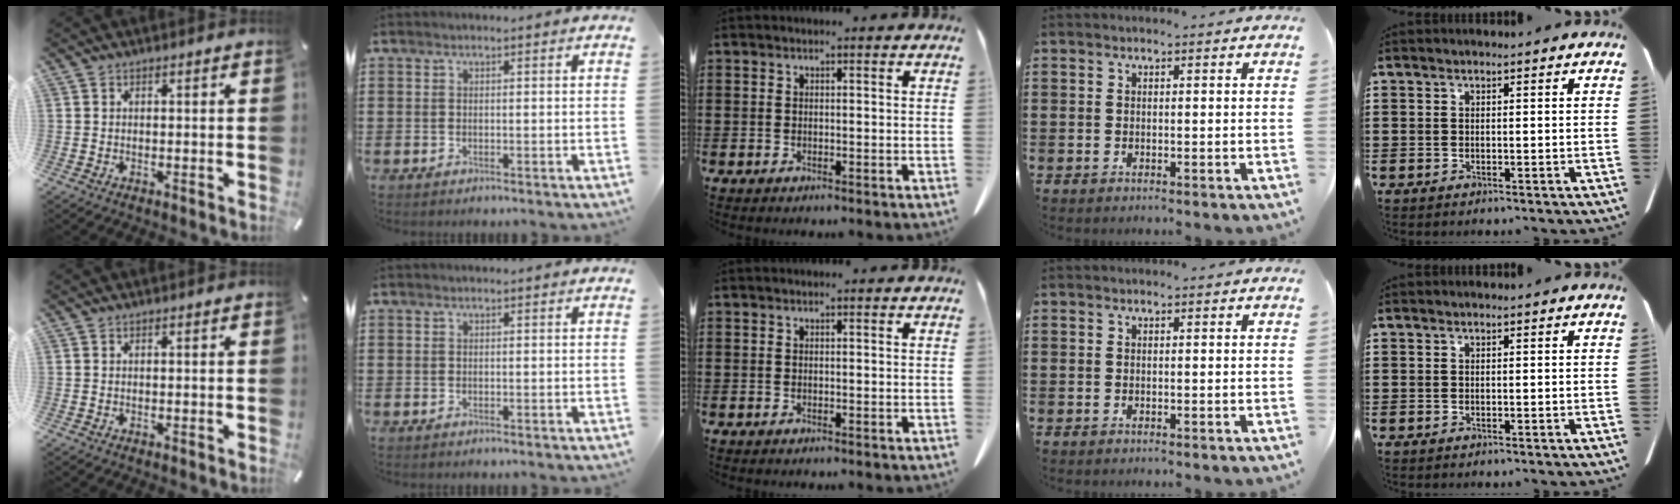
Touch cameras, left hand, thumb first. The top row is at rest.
{}